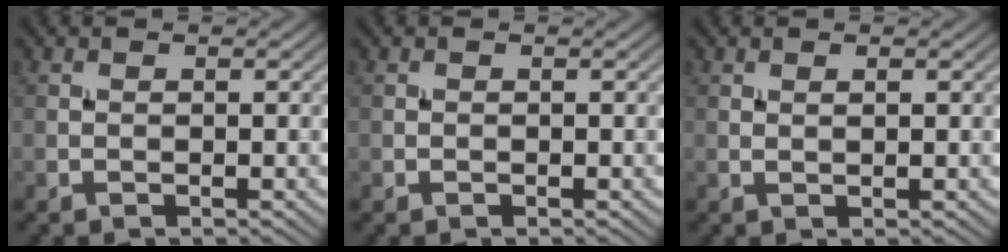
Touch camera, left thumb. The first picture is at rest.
{"total": 0.0}
{"total": 0.8, "force": [0.5, 0.1, 0.6], "torque": [-0.012, 0.000, 0.010]}